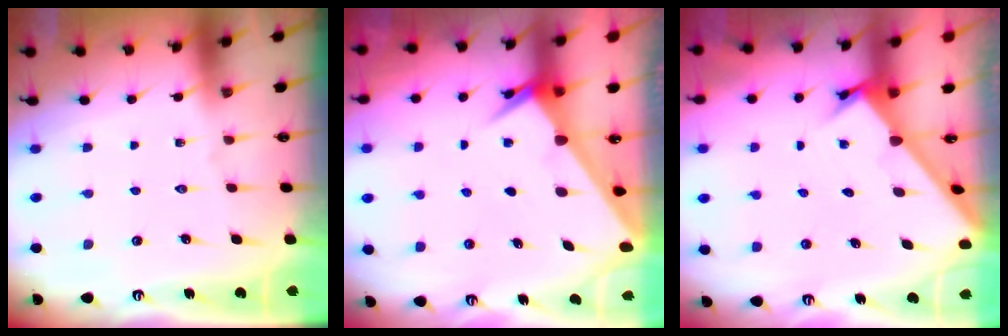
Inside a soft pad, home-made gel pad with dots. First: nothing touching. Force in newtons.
{"total": 2.5, "press": 2.5, "slide": 0.2}
{"total": 1.8, "press": 1.8, "slide": 0.2}